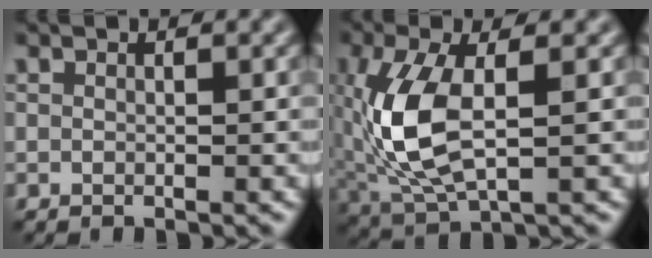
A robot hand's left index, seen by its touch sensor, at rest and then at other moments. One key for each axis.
{"total": 8.3, "fx": 0.2, "fy": 4.0, "fz": 7.3, "tx": -0.174, "ty": -0.001, "tz": 0.008}